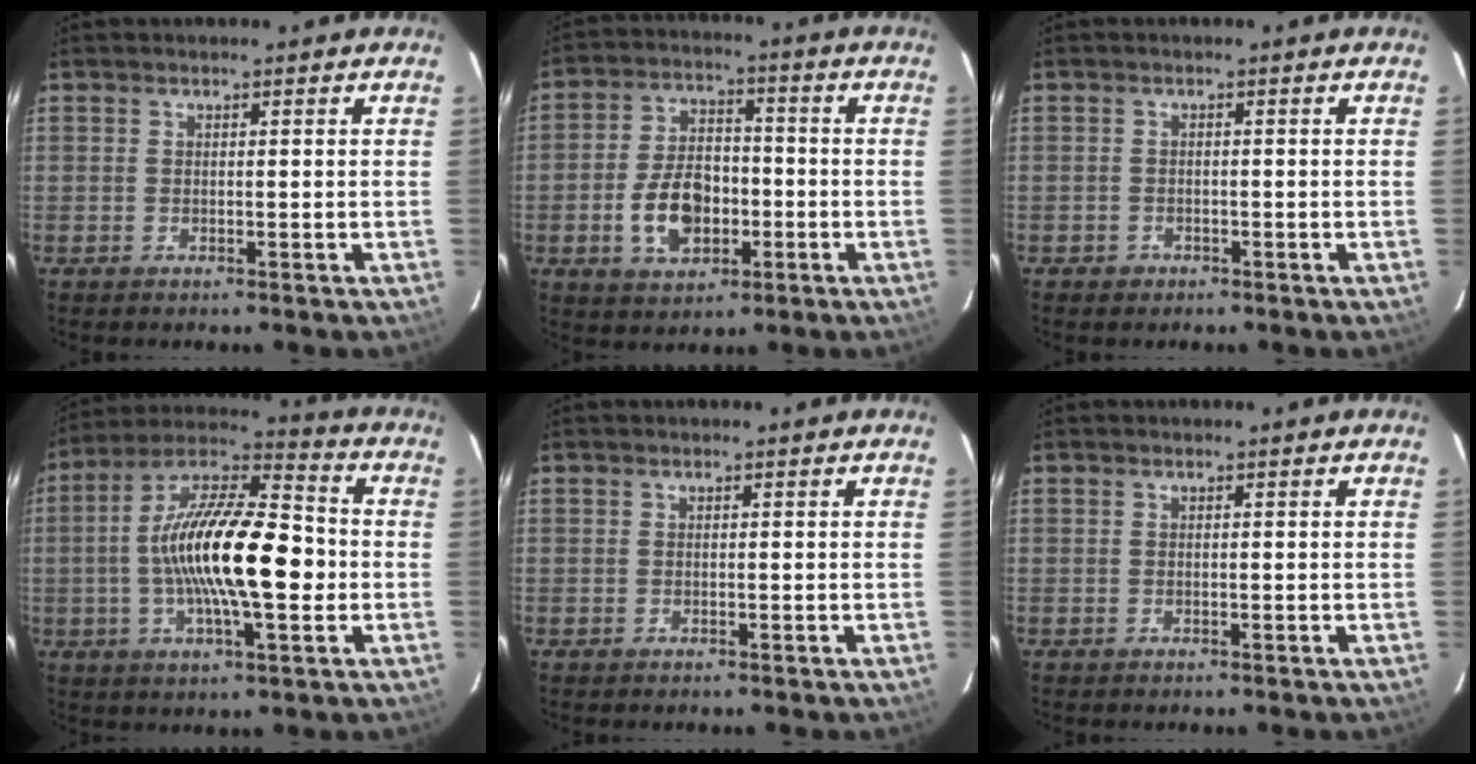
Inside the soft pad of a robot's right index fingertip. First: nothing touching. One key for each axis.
{"total": 11.1, "fx": -3.3, "fy": 7.0, "fz": 7.9, "tx": -0.162, "ty": 0.015, "tz": -0.048}
{"total": 1.9, "fx": -1.1, "fy": 1.5, "fz": 0.3, "tx": -0.009, "ty": 0.004, "tz": -0.014}
{"total": 19.4, "fx": -1.8, "fy": 5.8, "fz": 18.4, "tx": -0.331, "ty": 0.012, "tz": -0.043}
{"total": 0.0}
{"total": 0.0}